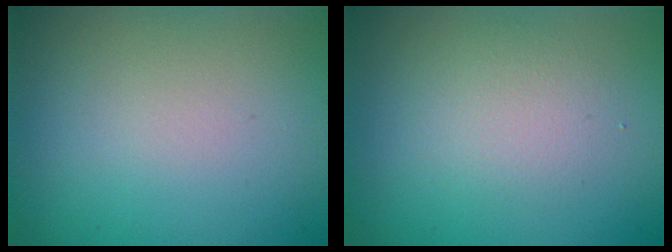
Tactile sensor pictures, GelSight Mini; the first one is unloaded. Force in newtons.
{"total": 2.1, "press": 2.1, "slide": 0.2}